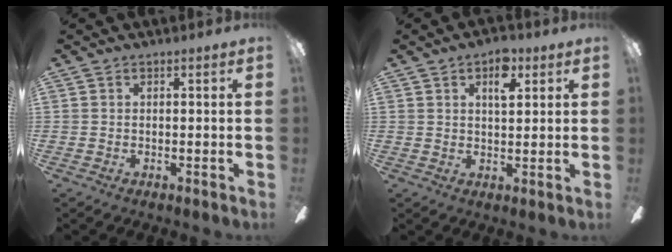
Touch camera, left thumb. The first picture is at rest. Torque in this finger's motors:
{"motor_torque": [-0.02, 0.12, -0.23, 0.34, 0.04]}